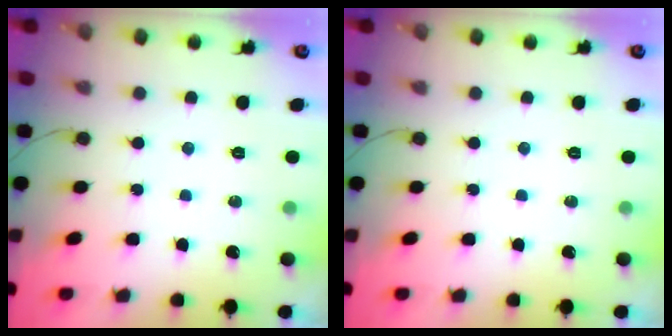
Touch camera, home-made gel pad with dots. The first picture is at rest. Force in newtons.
{"total": 0.0}